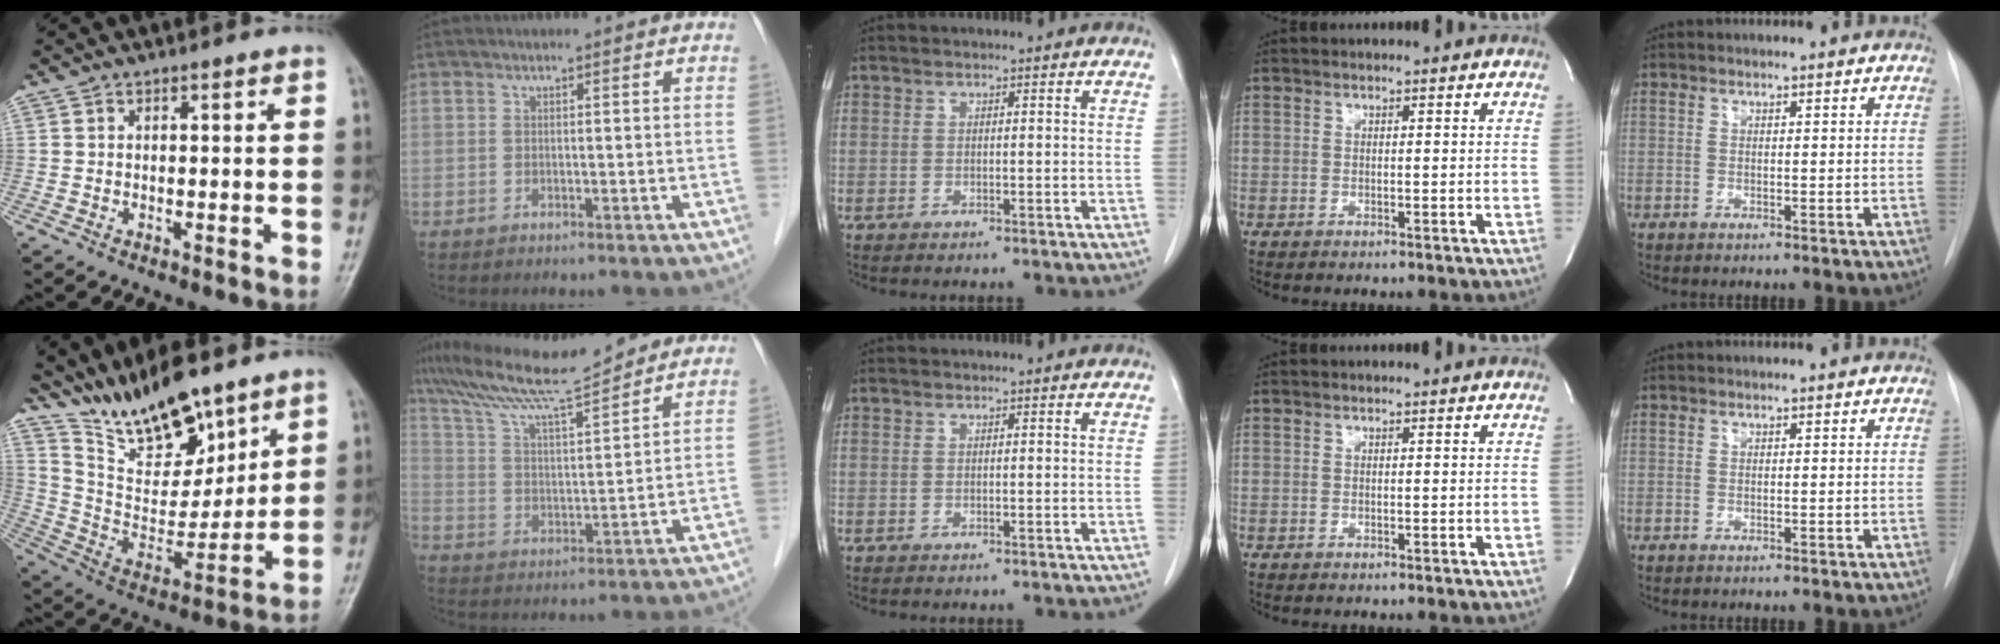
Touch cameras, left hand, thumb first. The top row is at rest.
{"thumb": {"total": 16.7, "force": [13.1, 5.9, 8.5], "torque": [-0.106, -0.075, 0.248]}, "index": {"total": 15.7, "force": [13.4, 1.1, 8.0], "torque": [-0.148, 0.023, 0.225]}}